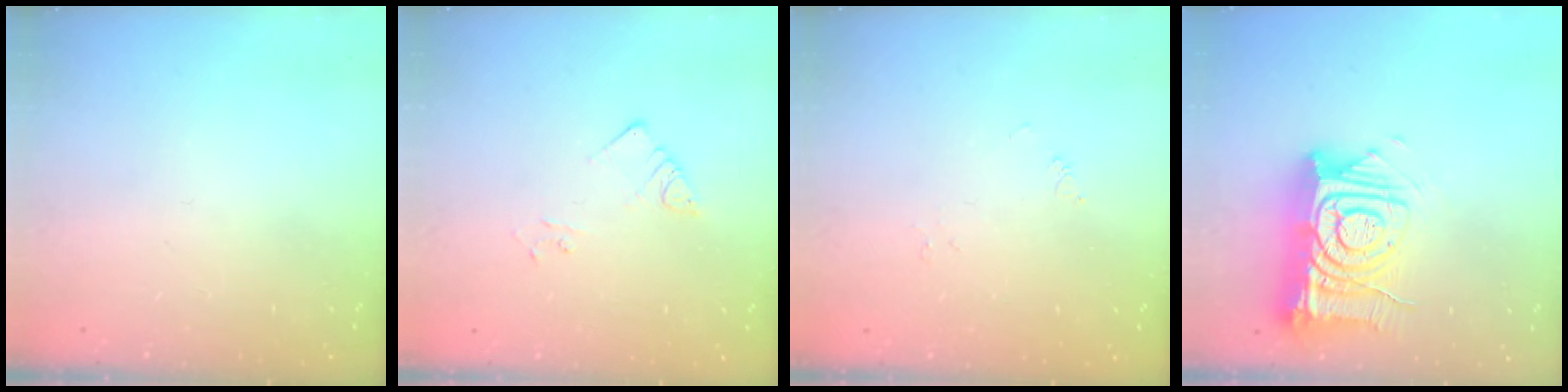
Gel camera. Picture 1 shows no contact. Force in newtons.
{"total": 2.2, "press": 2.2, "slide": 0.2}
{"total": 0.0}
{"total": 17.1, "press": 17.0, "slide": 1.9}